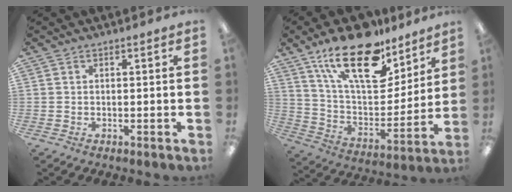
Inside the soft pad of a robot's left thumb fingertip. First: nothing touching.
{"total": 25.3, "force": [17.2, 10.8, 15.0], "torque": [-0.273, -0.107, 0.298]}